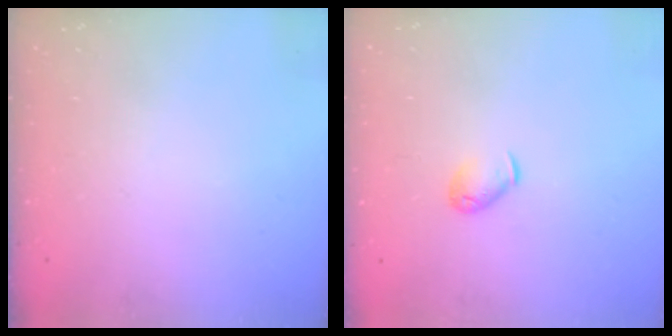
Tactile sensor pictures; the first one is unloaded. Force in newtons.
{"total": 4.8, "press": 4.7, "slide": 0.9}